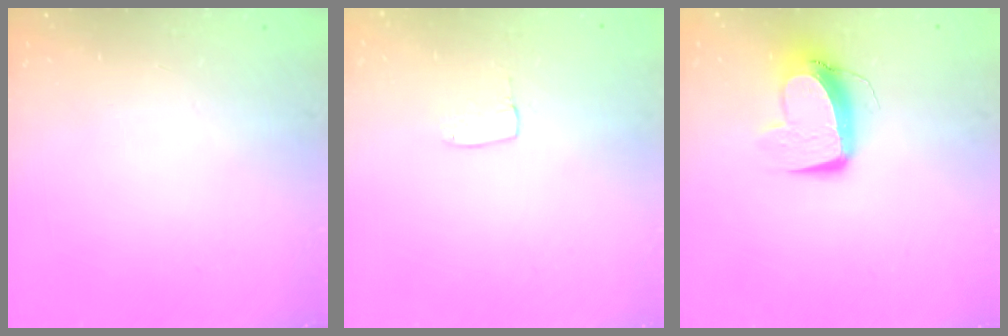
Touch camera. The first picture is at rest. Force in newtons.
{"total": 3.5, "press": 3.5, "slide": 0.1}
{"total": 11.4, "press": 11.3, "slide": 1.5}